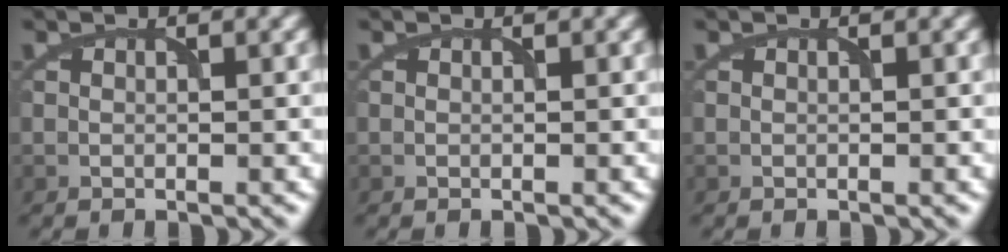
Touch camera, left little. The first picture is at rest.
{"total": 0.0}
{"total": 0.0}